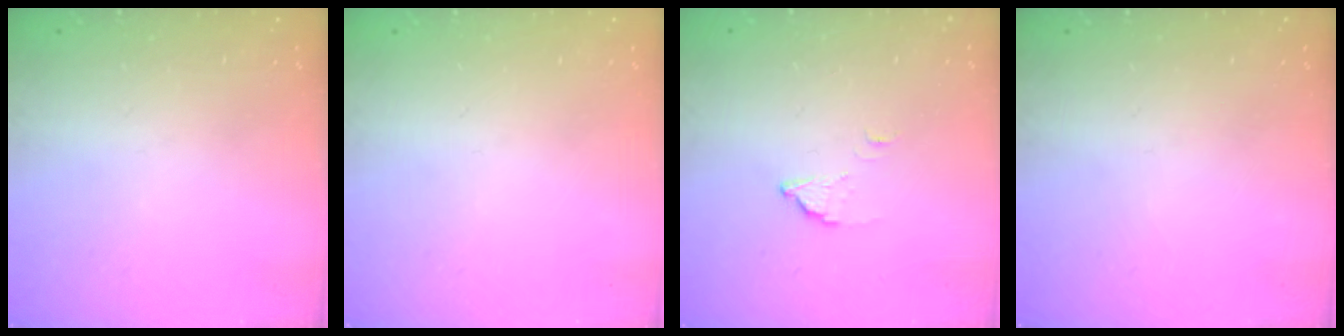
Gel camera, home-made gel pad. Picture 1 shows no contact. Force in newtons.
{"total": 0.0}
{"total": 2.2, "press": 2.2, "slide": 0.1}
{"total": 0.0}